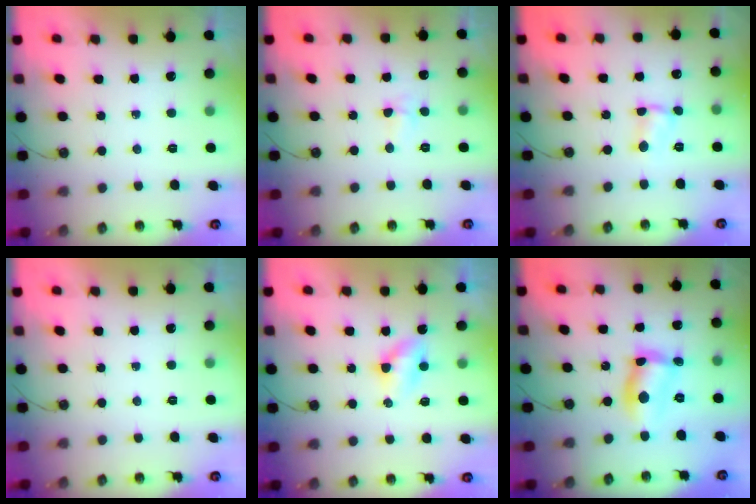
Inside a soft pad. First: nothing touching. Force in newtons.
{"total": 5.6, "press": 4.5, "slide": 3.3}
{"total": 1.9, "press": 1.9, "slide": 0.2}
{"total": 0.0}
{"total": 3.7, "press": 3.6, "slide": 0.6}
{"total": 9.3, "press": 9.3, "slide": 0.9}